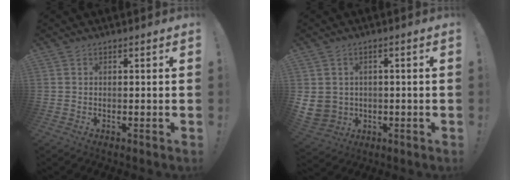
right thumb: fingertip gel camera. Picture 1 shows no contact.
{"total": 5.3, "force": [0.4, 5.0, 1.8], "torque": [-0.047, -0.008, 0.009]}